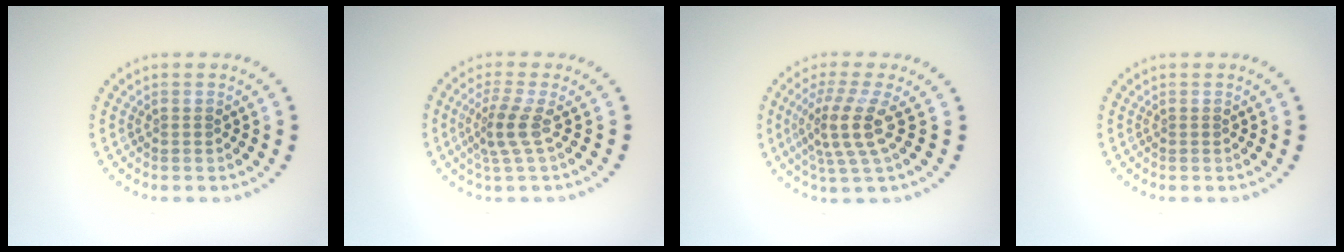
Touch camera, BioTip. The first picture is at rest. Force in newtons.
{"total": 2.5, "press": 1.8, "slide": 1.7}
{"total": 4.0, "press": 3.0, "slide": 2.7}
{"total": 0.0}